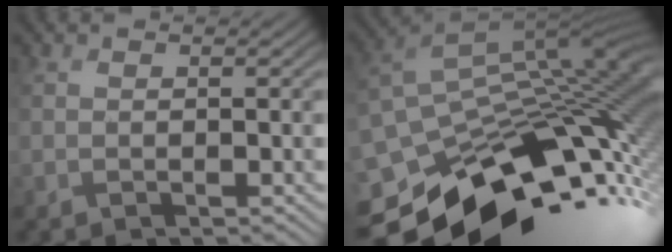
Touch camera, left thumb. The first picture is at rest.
{"total": 12.9, "force": [-8.2, 7.2, 7.0], "torque": [-0.167, -0.026, -0.123]}